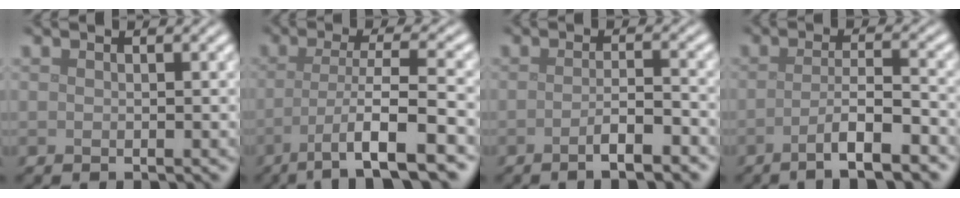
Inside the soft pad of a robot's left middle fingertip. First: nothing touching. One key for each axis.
{"total": 7.2, "fx": -3.4, "fy": 1.4, "fz": 6.2, "tx": -0.095, "ty": 0.004, "tz": -0.062}
{"total": 3.2, "fx": -1.7, "fy": 0.7, "fz": 2.6, "tx": -0.041, "ty": 0.004, "tz": -0.035}
{"total": 4.8, "fx": -2.6, "fy": 0.9, "fz": 3.9, "tx": -0.064, "ty": 0.001, "tz": -0.052}